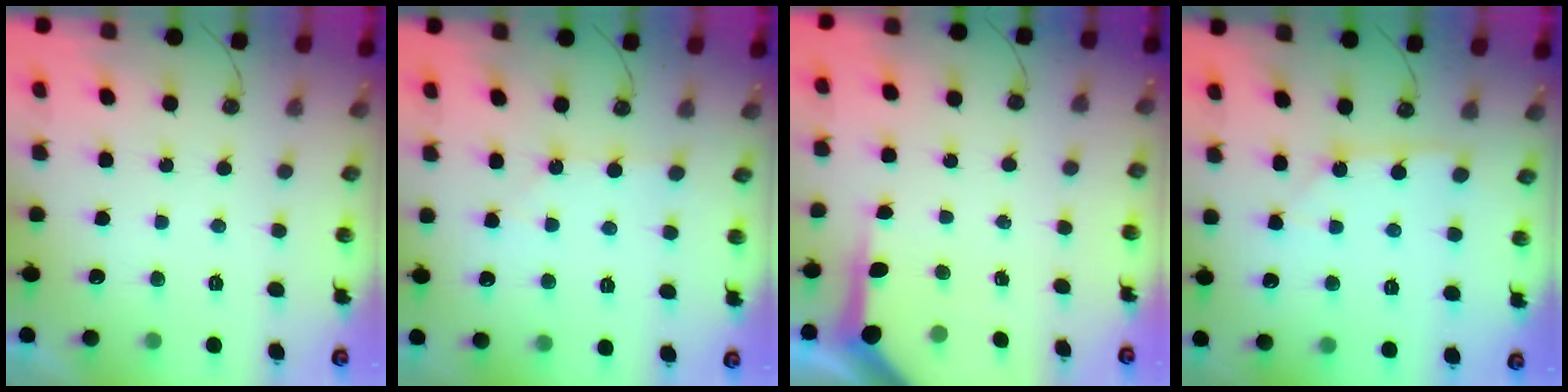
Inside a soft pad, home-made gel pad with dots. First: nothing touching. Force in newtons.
{"total": 1.6, "press": 1.6, "slide": 0.3}
{"total": 5.6, "press": 5.6, "slide": 0.2}
{"total": 2.0, "press": 2.0, "slide": 0.3}